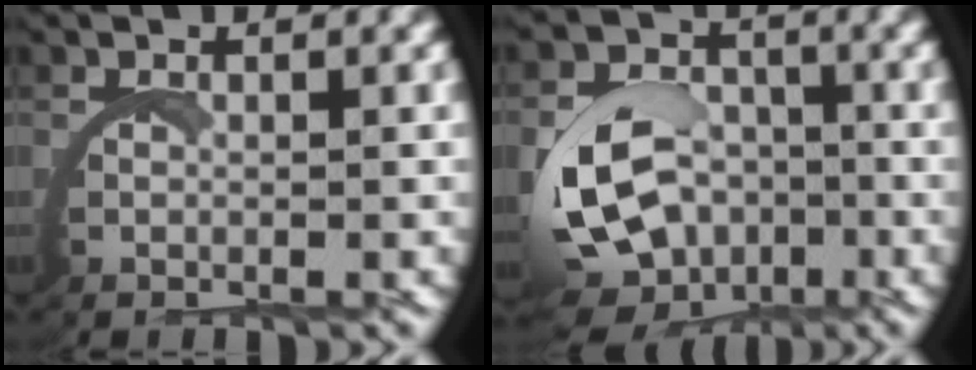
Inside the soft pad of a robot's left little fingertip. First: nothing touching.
{"total": 9.8, "force": [-2.9, 8.4, 4.1], "torque": [-0.114, -0.046, -0.045]}